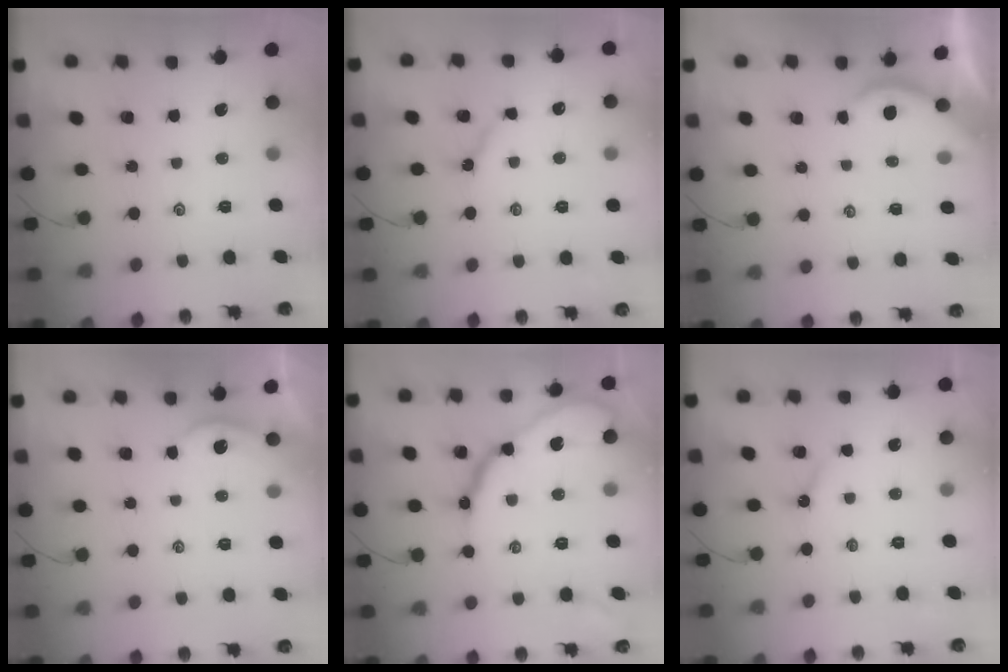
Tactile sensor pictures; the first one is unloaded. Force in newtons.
{"total": 3.6, "press": 3.6, "slide": 0.1}
{"total": 2.0, "press": 2.0, "slide": 0.1}
{"total": 3.2, "press": 3.2, "slide": 0.2}
{"total": 17.6, "press": 17.6, "slide": 1.6}
{"total": 2.9, "press": 2.8, "slide": 0.3}